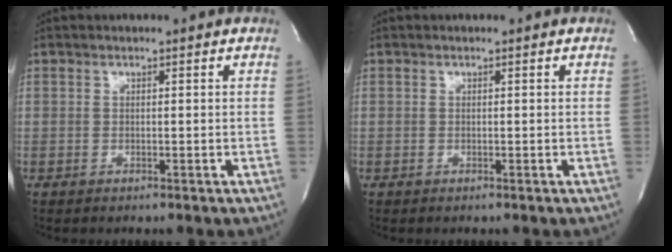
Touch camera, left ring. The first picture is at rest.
{"total": 0.0}